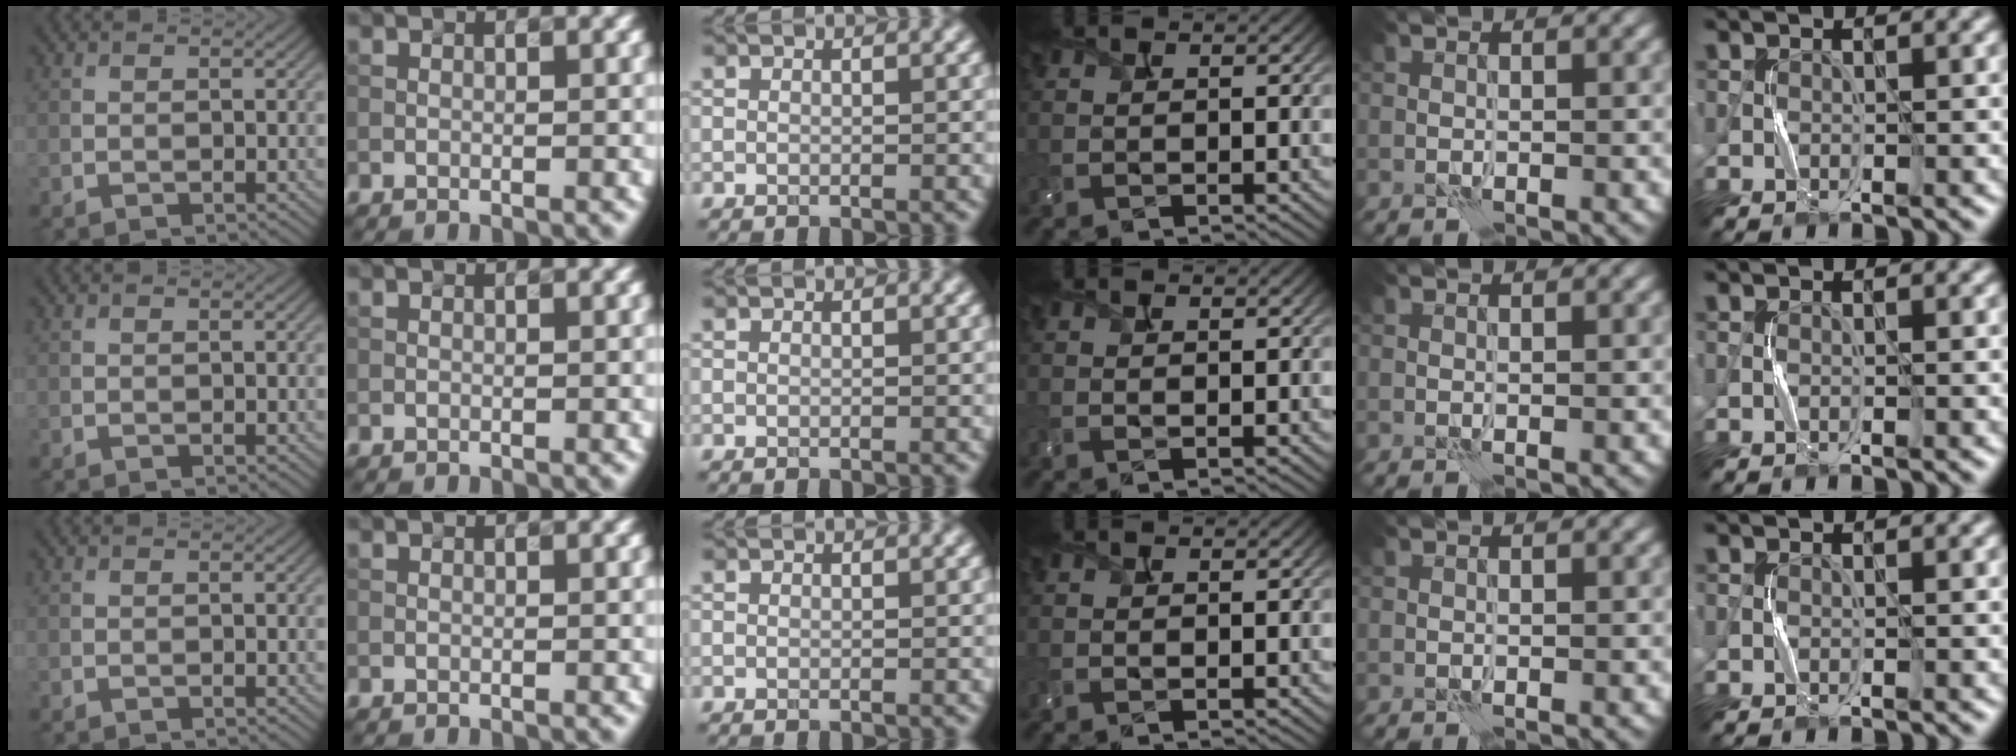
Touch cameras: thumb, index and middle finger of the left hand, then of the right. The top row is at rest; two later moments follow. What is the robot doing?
{"motion": "squeeze", "object": "bubble wrap"}